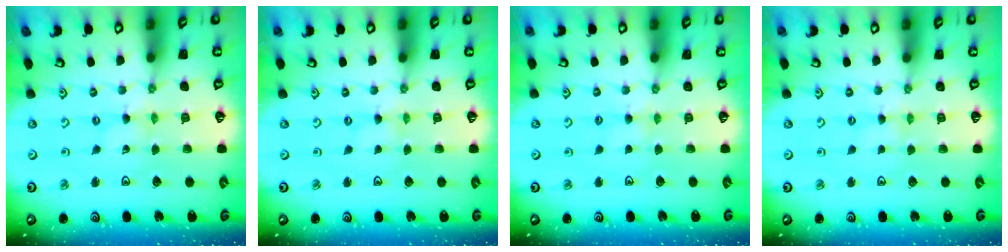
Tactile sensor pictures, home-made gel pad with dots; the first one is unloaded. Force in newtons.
{"total": 0.0}
{"total": 2.6, "press": 2.6, "slide": 0.4}
{"total": 0.9, "press": 0.8, "slide": 0.2}